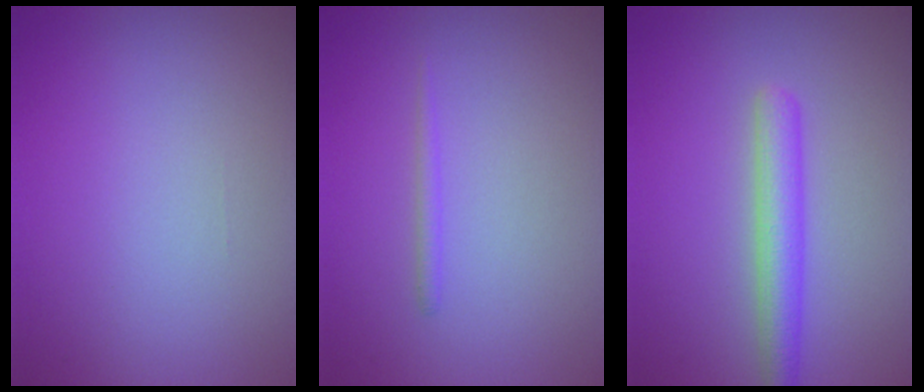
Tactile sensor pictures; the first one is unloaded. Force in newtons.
{"total": 0.8, "press": 0.8, "slide": 0.1}
{"total": 3.3, "press": 3.2, "slide": 0.1}